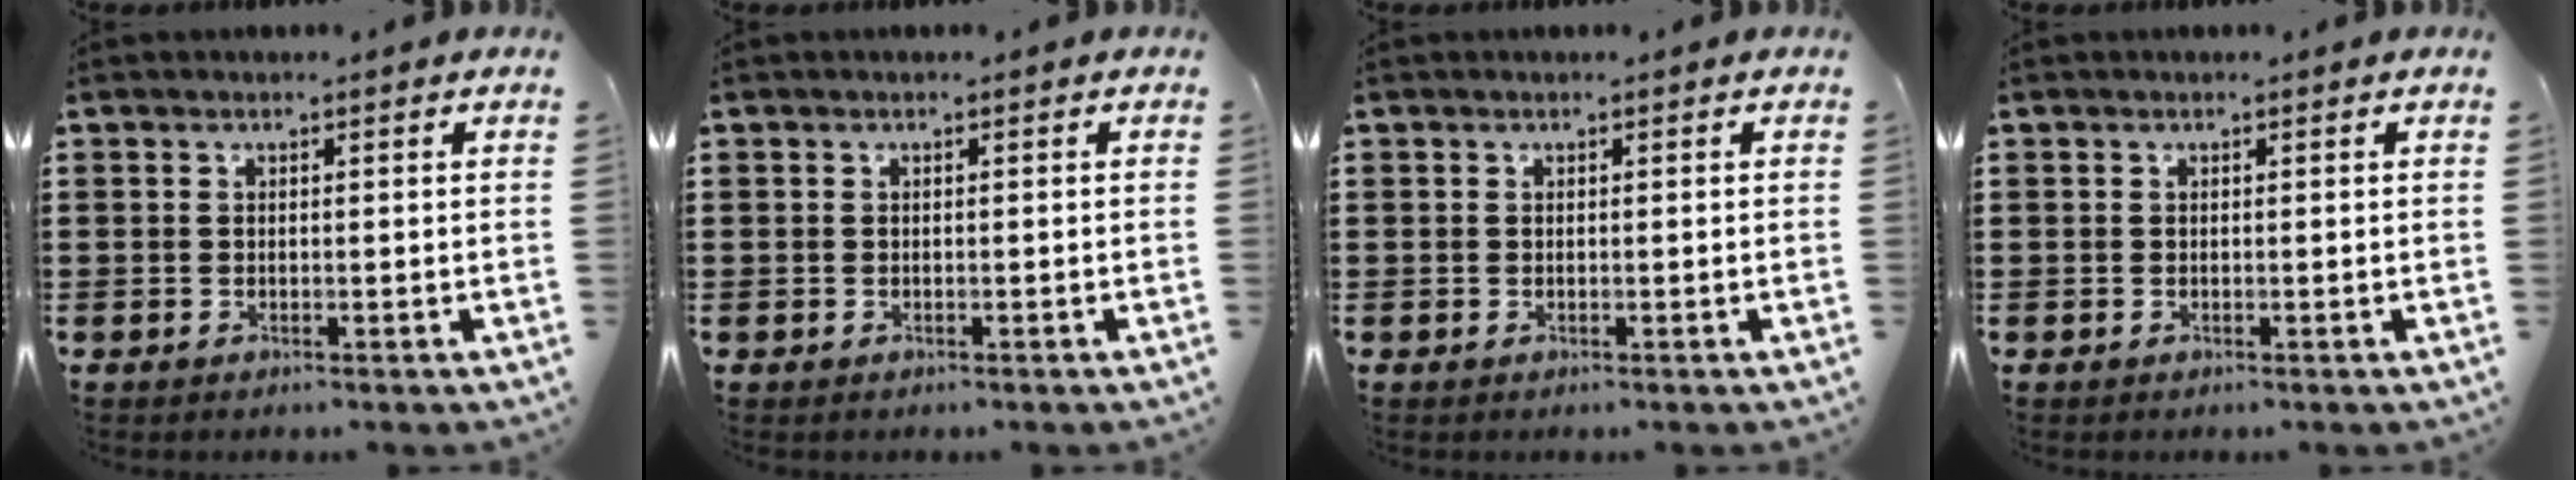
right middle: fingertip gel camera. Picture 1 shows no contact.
{"total": 0.0}
{"total": 0.0}
{"total": 0.0}